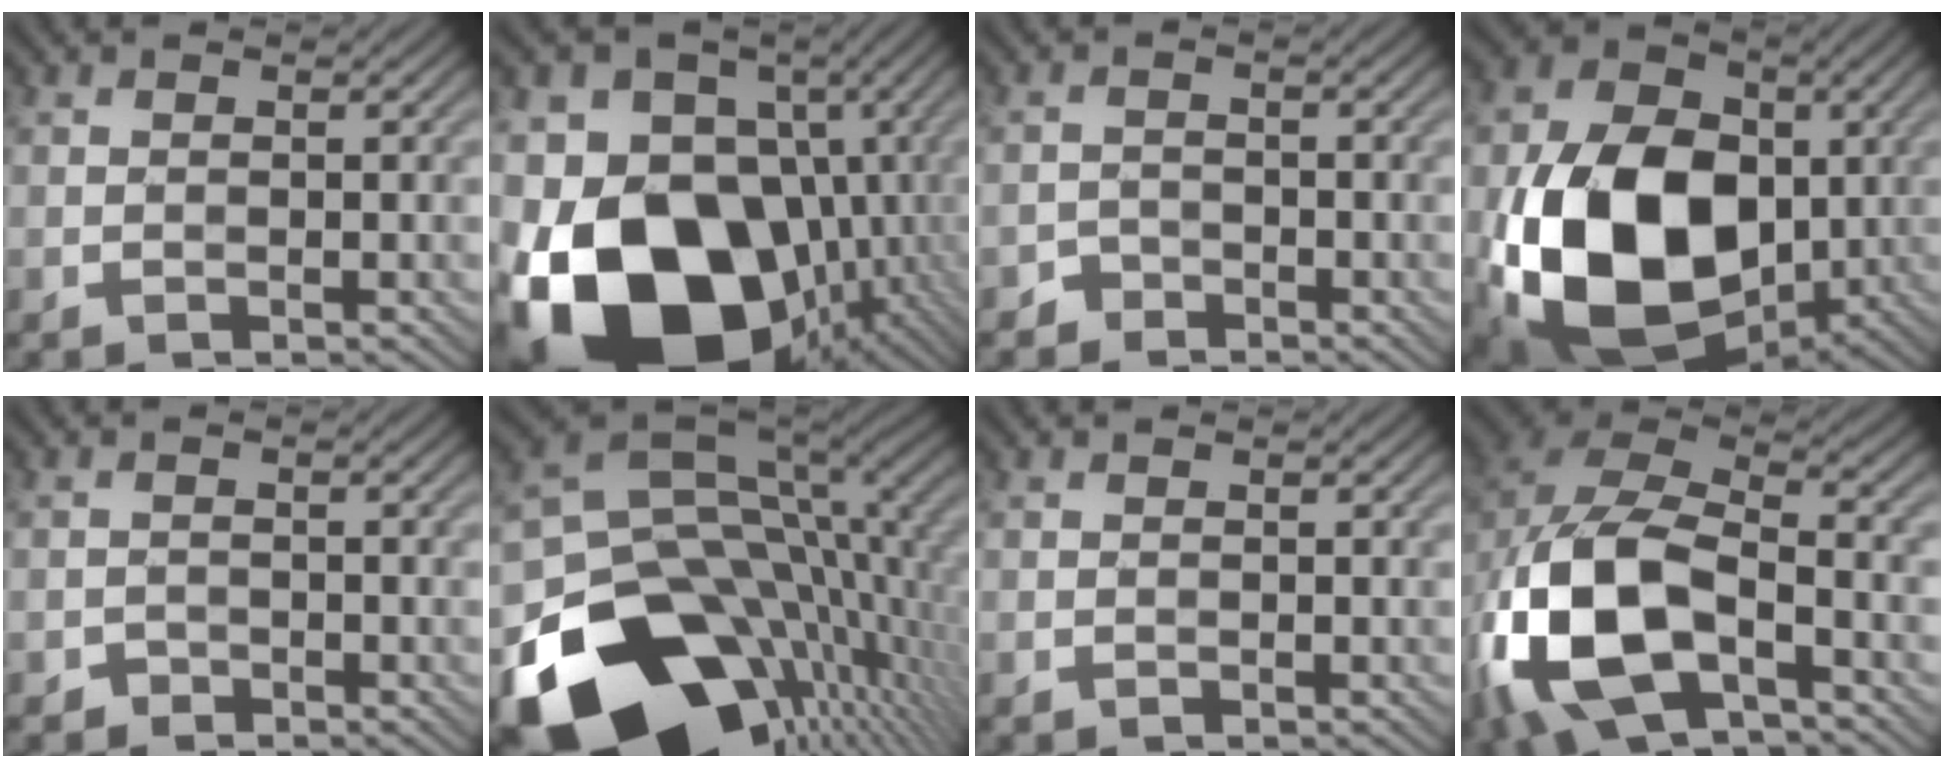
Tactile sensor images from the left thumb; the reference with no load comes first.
{"total": 23.4, "force": [-9.5, 16.9, 13.0], "torque": [-0.262, -0.031, -0.151]}
{"total": 1.4, "force": [-1.3, 0.6, -0.2], "torque": [0.008, 0.006, -0.027]}
{"total": 17.0, "force": [-2.5, 12.0, 11.8], "torque": [-0.249, -0.022, -0.050]}
{"total": 1.0, "force": [-0.9, 0.4, -0.2], "torque": [0.005, 0.002, -0.018]}
{"total": 19.9, "force": [-7.2, 13.0, 13.1], "torque": [-0.290, -0.053, -0.093]}
{"total": 0.0}
{"total": 14.1, "force": [-4.8, 8.0, 10.6], "torque": [-0.264, -0.027, -0.086]}